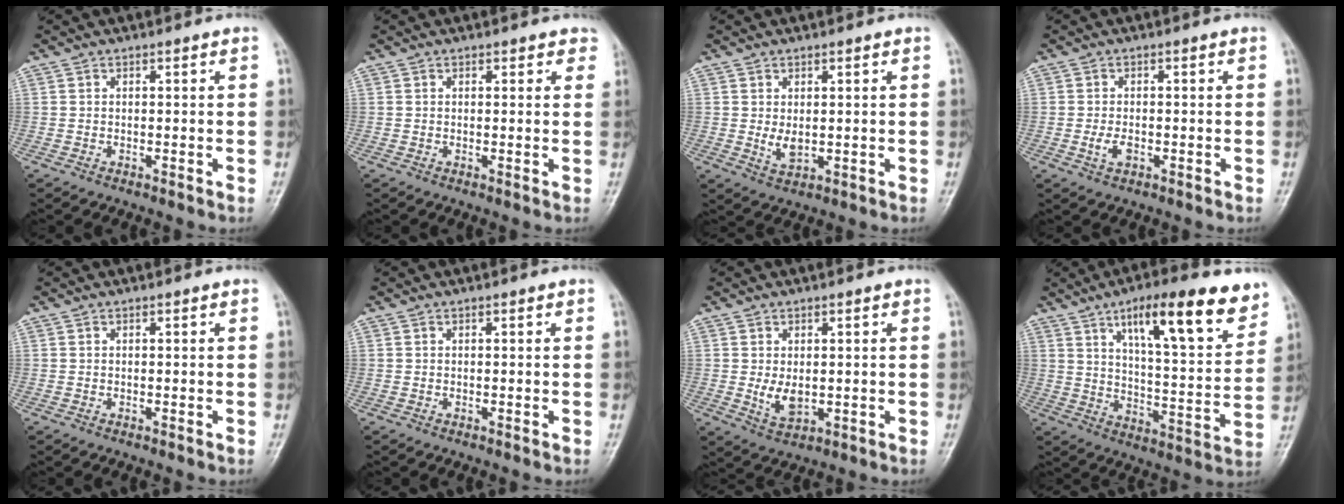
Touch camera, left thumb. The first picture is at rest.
{"total": 2.2, "force": [1.5, 1.2, 1.0], "torque": [0.018, -0.002, 0.009]}
{"total": 3.3, "force": [0.4, 1.9, 2.7], "torque": [-0.042, -0.011, 0.014]}
{"total": 2.5, "force": [-0.8, 1.4, 1.9], "torque": [-0.039, 0.000, -0.014]}
{"total": 0.0}
{"total": 0.0}
{"total": 4.5, "force": [0.1, 2.7, 3.6], "torque": [-0.057, -0.013, 0.010]}
{"total": 18.7, "force": [11.0, 5.2, 14.2], "torque": [-0.174, -0.050, 0.171]}